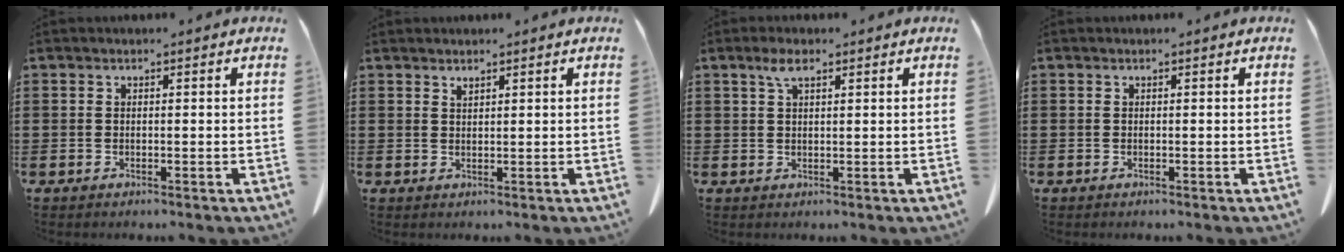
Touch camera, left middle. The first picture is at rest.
{"total": 1.0, "force": [1.0, 0.1, 0.4], "torque": [-0.009, -0.002, 0.018]}
{"total": 2.8, "force": [1.5, 0.9, 2.2], "torque": [-0.048, 0.005, 0.026]}
{"total": 0.0}